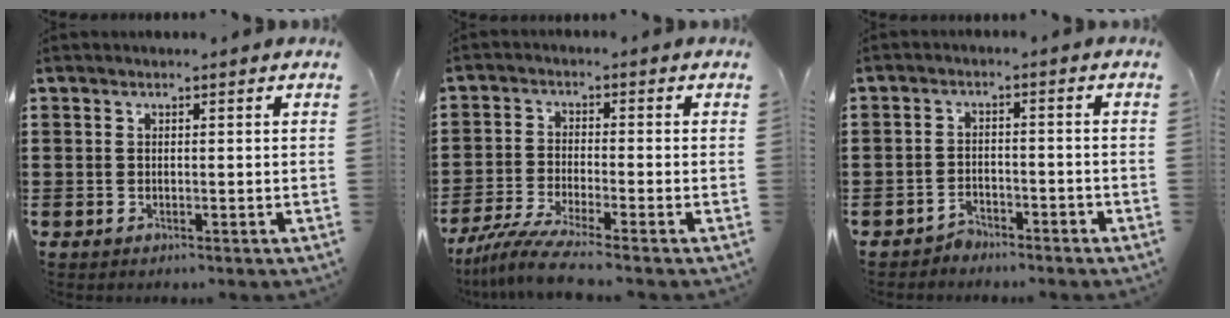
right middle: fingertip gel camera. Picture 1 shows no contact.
{"total": 5.7, "force": [-4.6, -0.3, 3.3], "torque": [-0.083, -0.026, -0.092]}
{"total": 2.7, "force": [-2.6, 0.7, 0.1], "torque": [-0.008, 0.004, -0.055]}